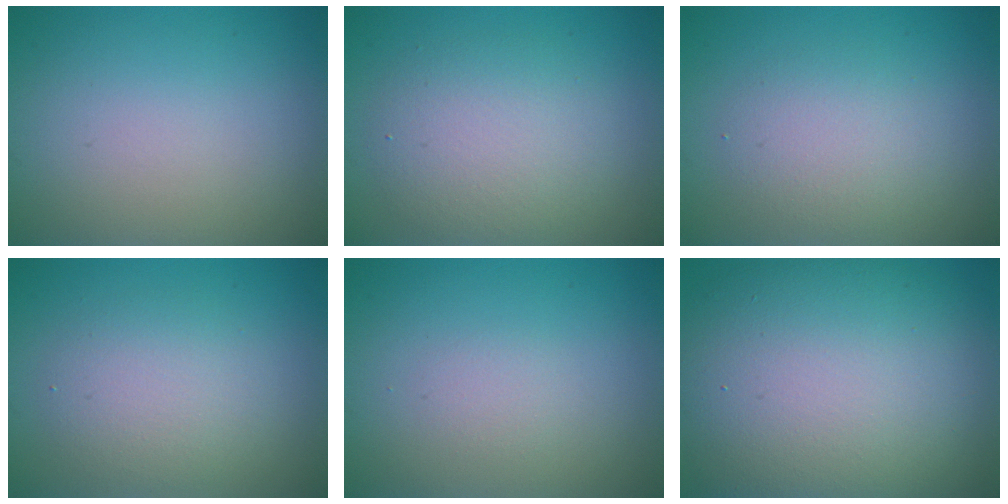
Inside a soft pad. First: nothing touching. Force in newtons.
{"total": 4.4, "press": 4.4, "slide": 0.0}
{"total": 2.8, "press": 2.8, "slide": 0.2}
{"total": 3.4, "press": 3.4, "slide": 0.4}
{"total": 1.0, "press": 0.9, "slide": 0.1}
{"total": 14.5, "press": 14.5, "slide": 0.9}